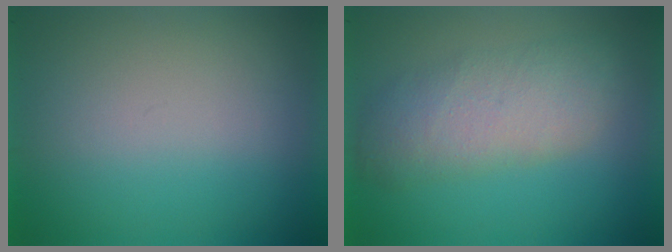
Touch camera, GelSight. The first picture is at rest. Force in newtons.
{"total": 3.5}